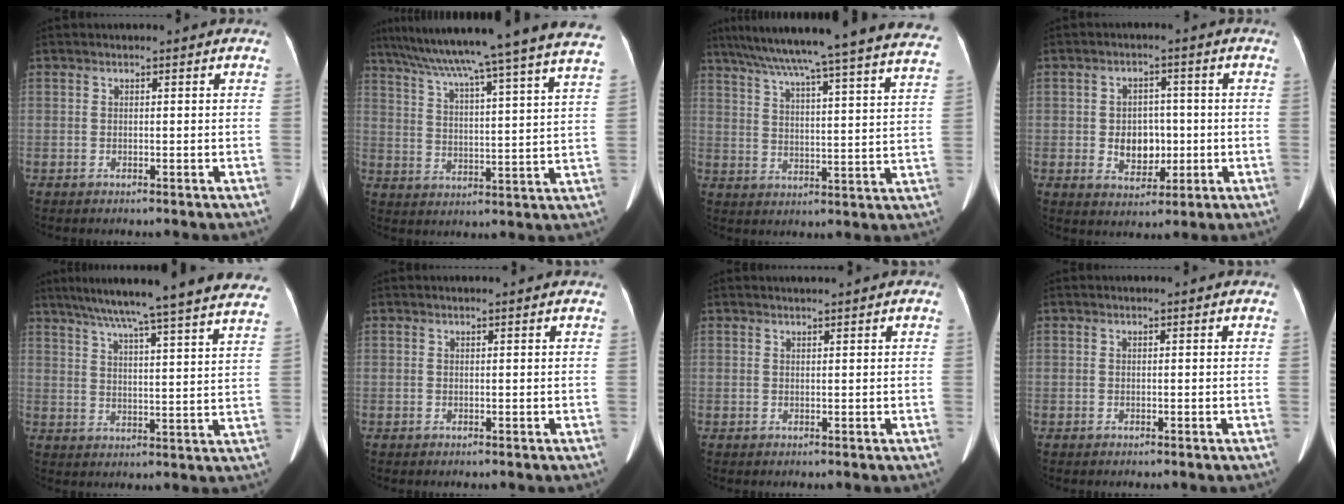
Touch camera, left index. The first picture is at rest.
{"total": 30.5, "force": [26.8, -1.4, 14.6], "torque": [-0.242, -0.043, 0.350]}
{"total": 35.0, "force": [31.7, 0.7, 14.9], "torque": [-0.221, -0.062, 0.395]}
{"total": 5.8, "force": [-0.6, 4.2, 3.9], "torque": [-0.066, 0.005, -0.001]}
{"total": 28.2, "force": [25.1, 0.4, 12.8], "torque": [-0.205, -0.027, 0.315]}
{"total": 0.8, "force": [0.7, 0.1, 0.2], "torque": [-0.009, 0.007, 0.008]}
{"total": 1.7, "force": [1.4, 0.2, 0.9], "torque": [-0.009, 0.018, 0.021]}
{"total": 0.0}